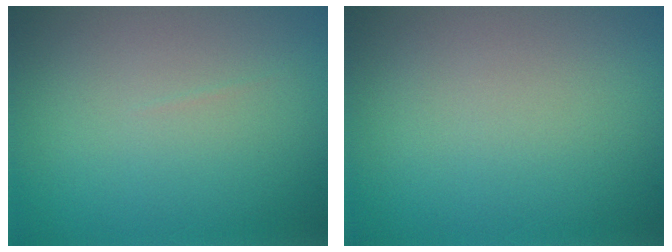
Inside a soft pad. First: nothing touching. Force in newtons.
{"total": 0.0}